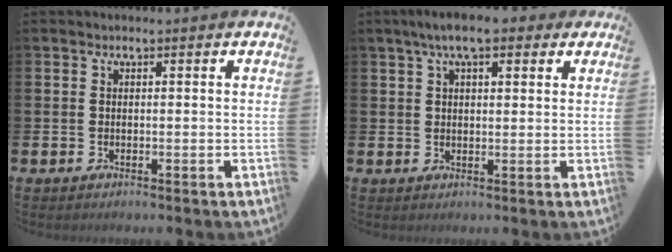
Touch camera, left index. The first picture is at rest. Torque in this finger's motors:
{"motor_torque": [1.72, -0.43, 0.32, 0.06]}